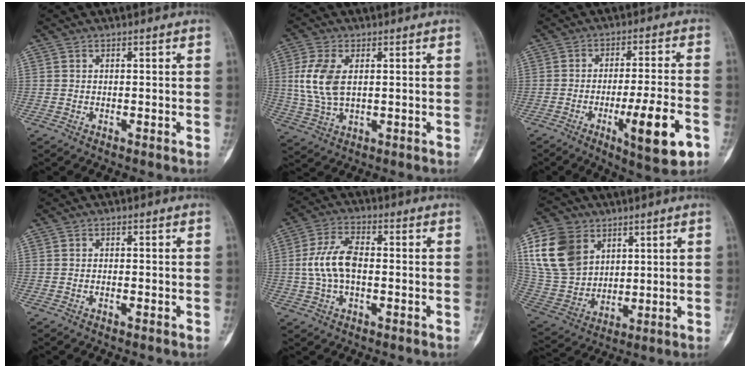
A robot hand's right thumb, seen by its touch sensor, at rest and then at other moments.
{"total": 8.6, "force": [1.4, 4.8, 7.0], "torque": [-0.160, -0.003, 0.035]}
{"total": 12.8, "force": [-4.9, 2.4, 11.6], "torque": [-0.179, 0.009, -0.072]}
{"total": 0.5, "force": [-0.3, 0.2, 0.4], "torque": [-0.007, 0.007, -0.005]}
{"total": 8.7, "force": [-0.3, 4.6, 7.4], "torque": [-0.154, 0.019, -0.010]}
{"total": 16.4, "force": [6.5, 12.2, 8.8], "torque": [-0.164, -0.016, 0.141]}